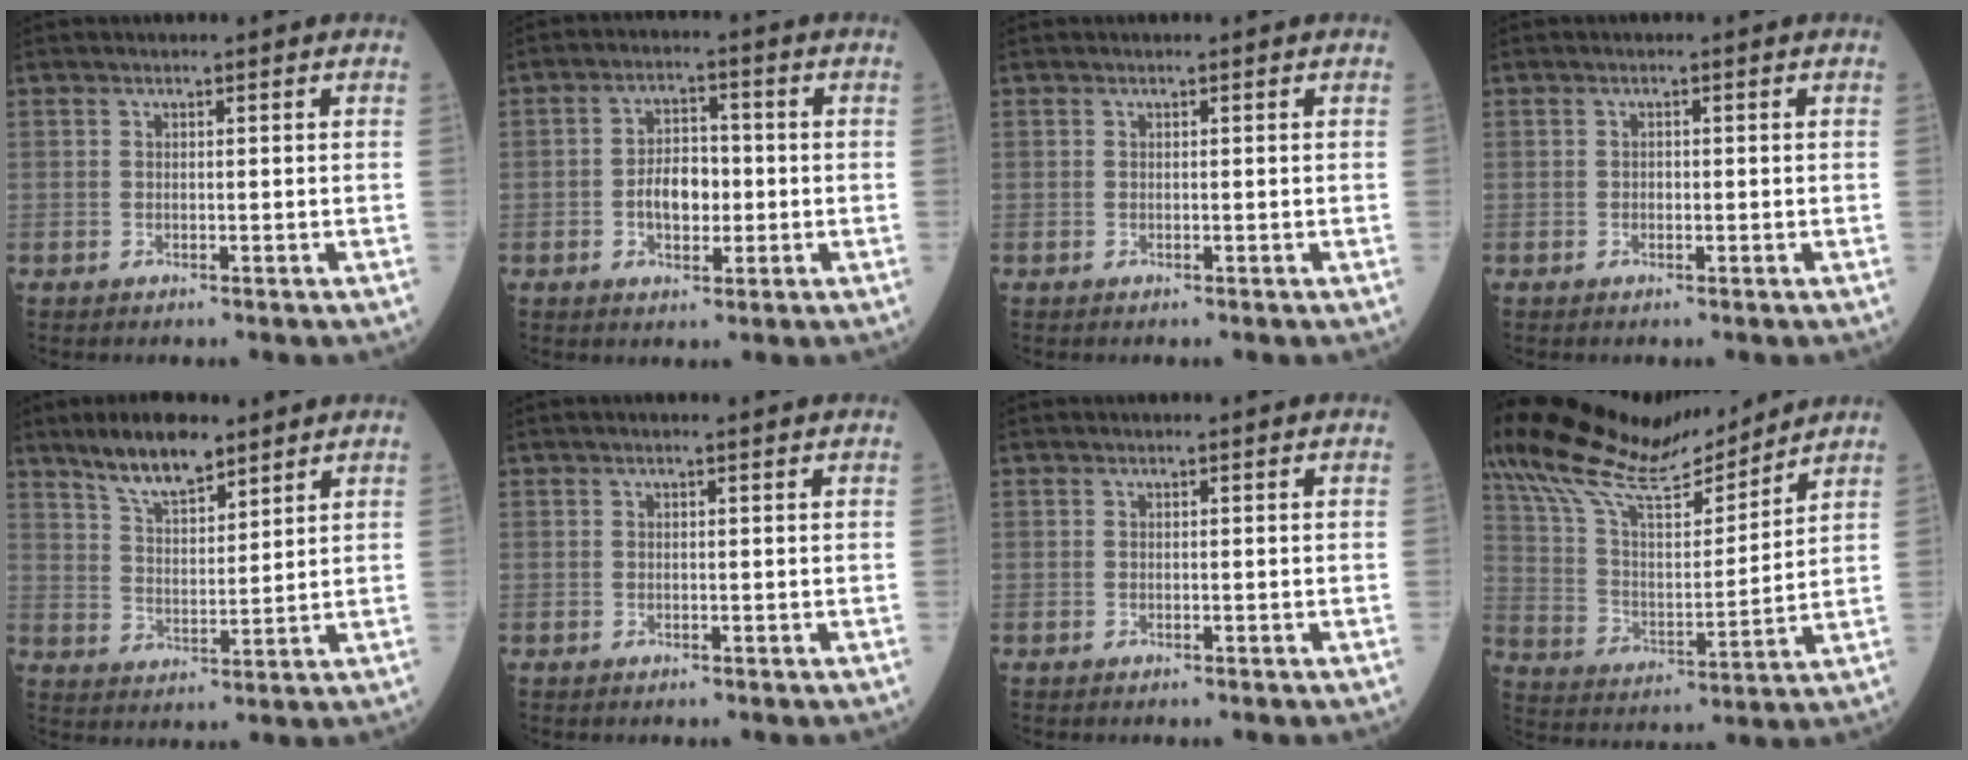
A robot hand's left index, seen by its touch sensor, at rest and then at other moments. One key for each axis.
{"total": 5.7, "fx": -0.9, "fy": 3.3, "fz": 4.5, "tx": -0.086, "ty": 0.012, "tz": -0.016}
{"total": 0.0}
{"total": 0.6, "fx": -0.1, "fy": 0.4, "fz": 0.4, "tx": -0.006, "ty": 0.002, "tz": -0.004}
{"total": 8.4, "fx": 6.6, "fy": 2.3, "fz": 4.7, "tx": -0.094, "ty": 0.008, "tz": 0.124}
{"total": 0.8, "fx": 0.7, "fy": -0.1, "fz": 0.5, "tx": -0.011, "ty": 0.005, "tz": 0.012}
{"total": 0.0}
{"total": 18.7, "fx": 16.7, "fy": 2.9, "fz": 7.9, "tx": -0.160, "ty": 0.017, "tz": 0.295}